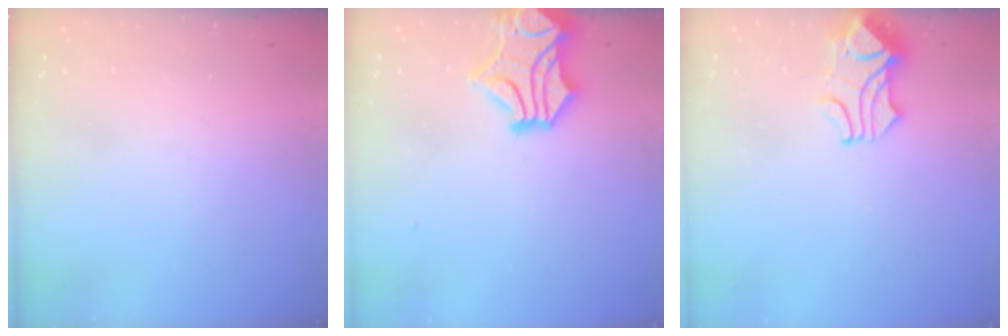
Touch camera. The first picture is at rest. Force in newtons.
{"total": 6.9, "press": 6.6, "slide": 2.0}
{"total": 1.7, "press": 1.3, "slide": 1.2}